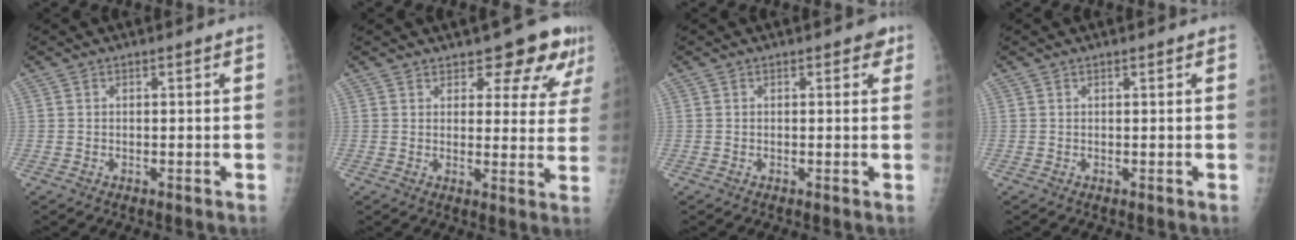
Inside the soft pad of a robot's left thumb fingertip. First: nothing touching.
{"total": 9.8, "force": [7.3, 4.1, 5.1], "torque": [-0.027, -0.041, 0.082]}
{"total": 1.7, "force": [0.9, 1.1, 1.0], "torque": [0.006, 0.000, 0.005]}
{"total": 0.5, "force": [0.4, 0.1, 0.3], "torque": [-0.006, 0.000, 0.005]}